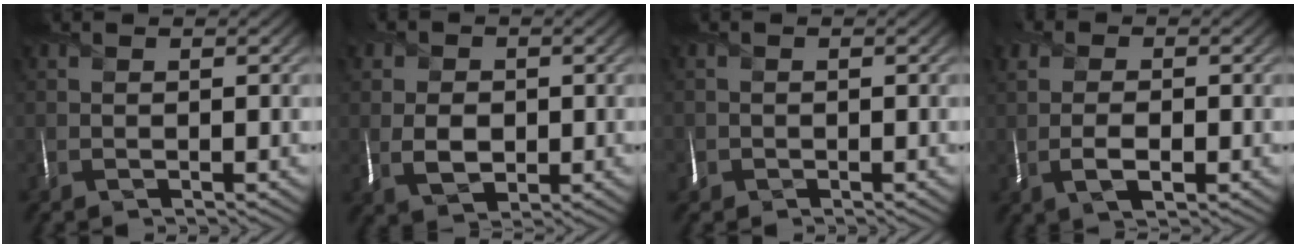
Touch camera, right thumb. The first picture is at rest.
{"total": 5.1, "force": [0.0, 4.2, 3.0], "torque": [-0.062, -0.002, -0.005]}
{"total": 1.3, "force": [-0.5, 1.2, 0.0], "torque": [0.009, -0.005, -0.014]}
{"total": 4.3, "force": [-0.6, 2.5, 3.5], "torque": [-0.072, 0.001, -0.015]}